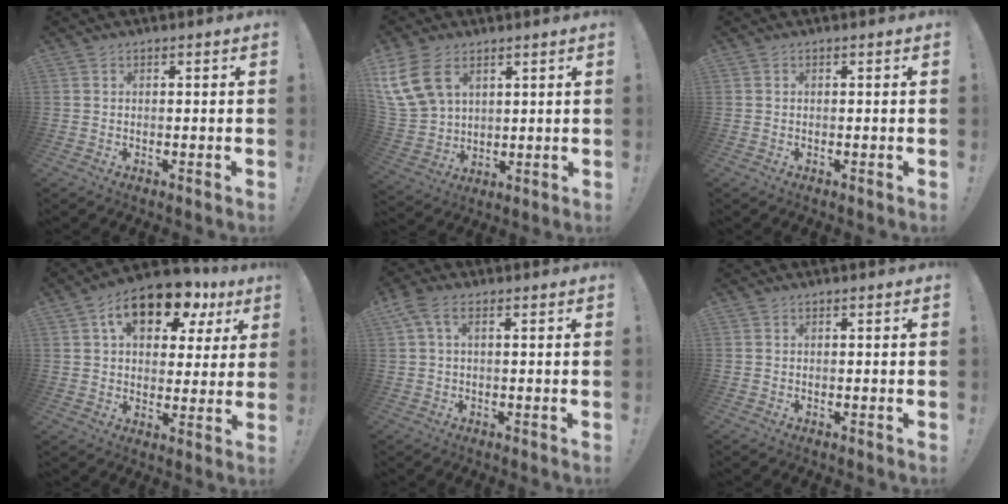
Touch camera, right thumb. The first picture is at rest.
{"total": 14.1, "force": [6.8, 9.5, 7.9], "torque": [-0.160, -0.026, 0.136]}
{"total": 0.0}
{"total": 15.9, "force": [8.4, 8.9, 10.1], "torque": [-0.154, -0.040, 0.144]}
{"total": 3.9, "force": [1.2, 1.5, 3.3], "torque": [-0.072, 0.003, 0.024]}
{"total": 0.0}